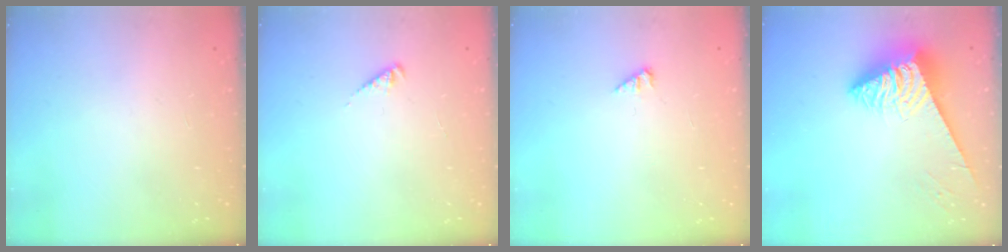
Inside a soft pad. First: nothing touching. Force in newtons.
{"total": 1.9, "press": 1.9, "slide": 0.3}
{"total": 1.9, "press": 1.9, "slide": 0.3}
{"total": 6.6, "press": 6.6, "slide": 0.9}